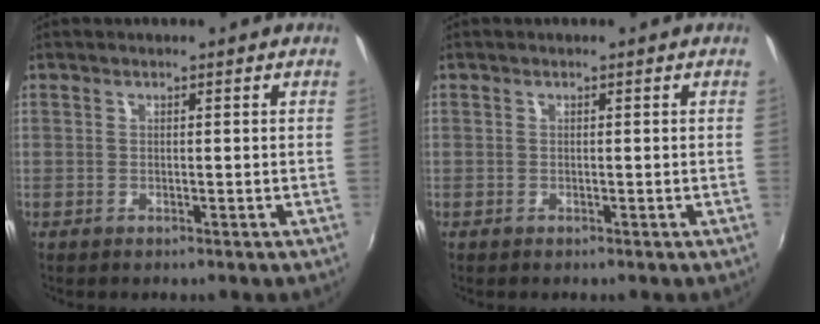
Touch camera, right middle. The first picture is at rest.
{"total": 0.0}